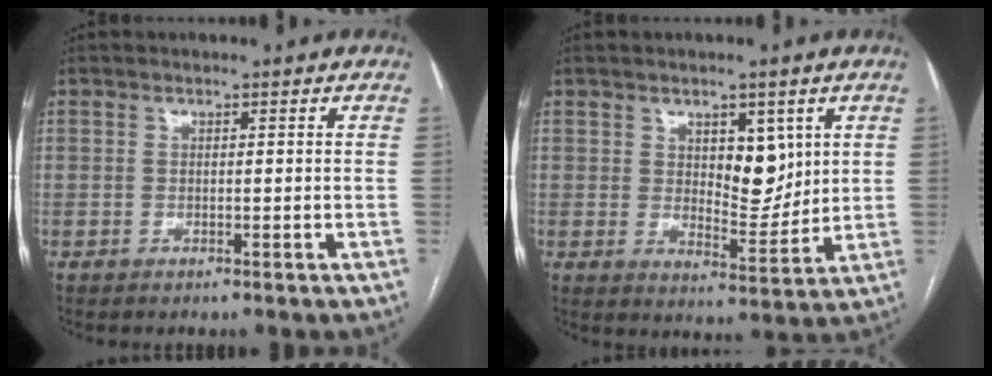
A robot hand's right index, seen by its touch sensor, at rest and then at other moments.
{"total": 7.0, "force": [2.6, 3.4, 5.5], "torque": [-0.081, -0.002, 0.047]}